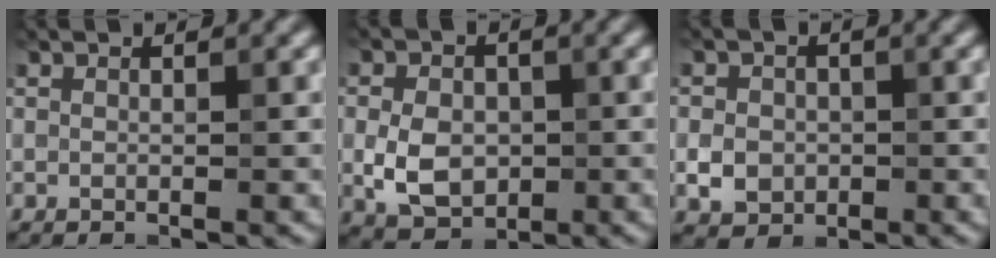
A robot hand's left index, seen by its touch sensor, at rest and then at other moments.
{"total": 4.9, "force": [-0.6, 3.7, 3.2], "torque": [-0.064, -0.006, -0.012]}
{"total": 2.7, "force": [-0.5, 2.3, 1.2], "torque": [-0.019, -0.002, -0.012]}